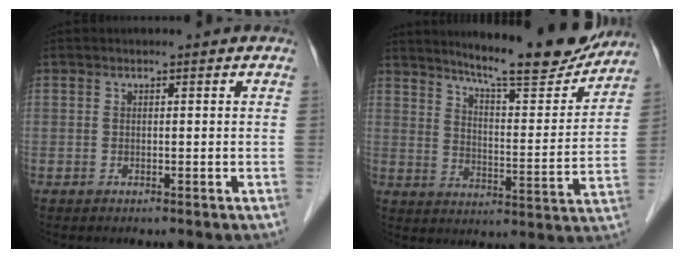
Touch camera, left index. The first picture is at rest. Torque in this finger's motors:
{"motor_torque": [0.49, -0.26, 0.54, 0.12]}